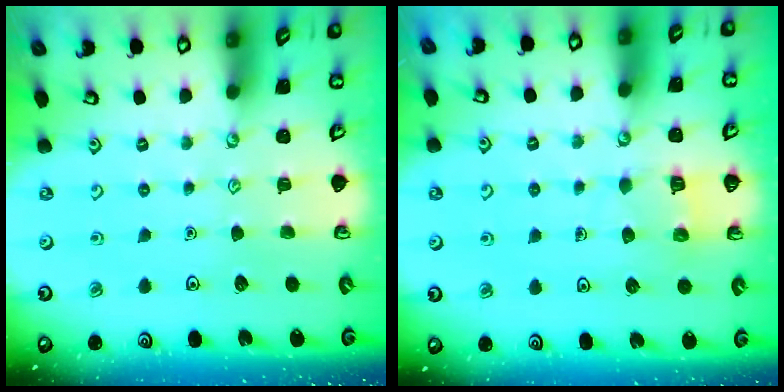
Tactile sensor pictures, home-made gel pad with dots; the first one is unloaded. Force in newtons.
{"total": 5.1, "press": 5.1, "slide": 0.6}